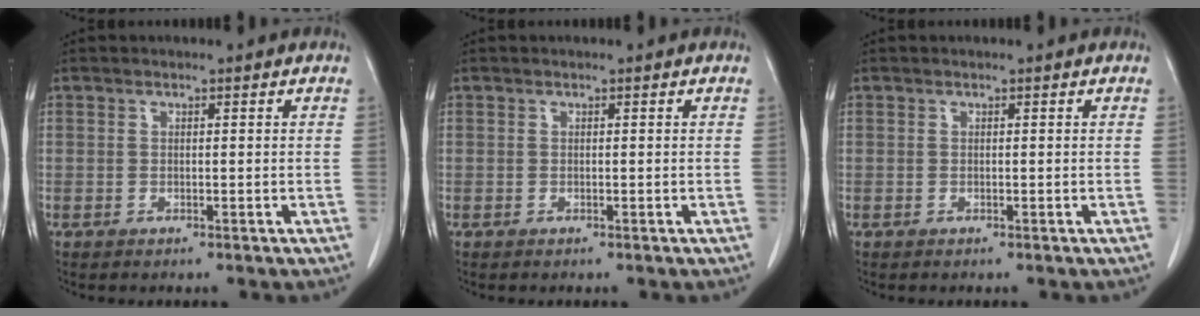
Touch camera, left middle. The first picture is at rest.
{"total": 0.0}
{"total": 0.0}